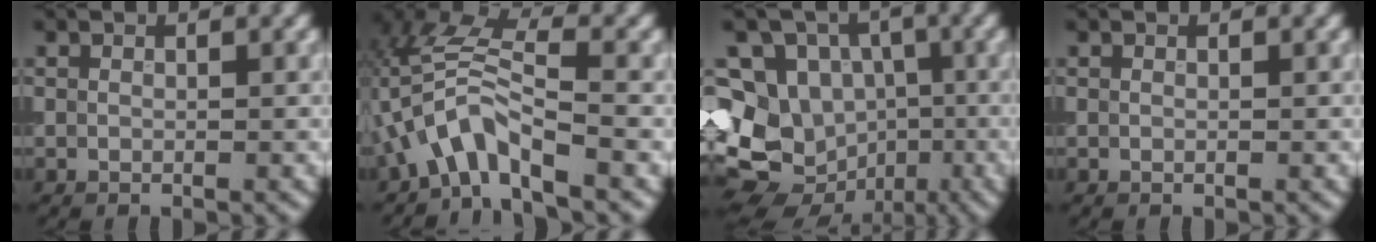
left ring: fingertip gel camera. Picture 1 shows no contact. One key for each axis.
{"total": 5.2, "fx": -2.6, "fy": 1.7, "fz": 4.2, "tx": -0.085, "ty": 0.013, "tz": -0.054}
{"total": 15.2, "fx": -3.9, "fy": 13.5, "fz": 5.9, "tx": -0.141, "ty": 0.011, "tz": -0.080}
{"total": 0.0}